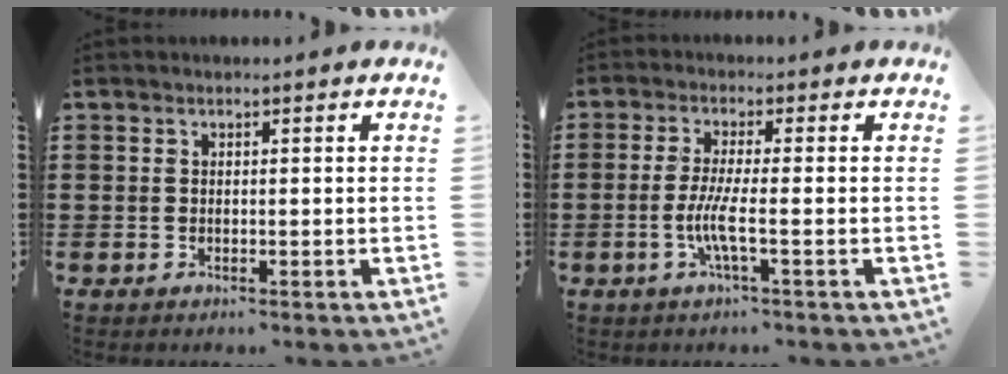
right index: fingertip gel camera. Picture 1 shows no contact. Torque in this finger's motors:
{"motor_torque": [2.14, 0.00, 0.10, 0.10]}